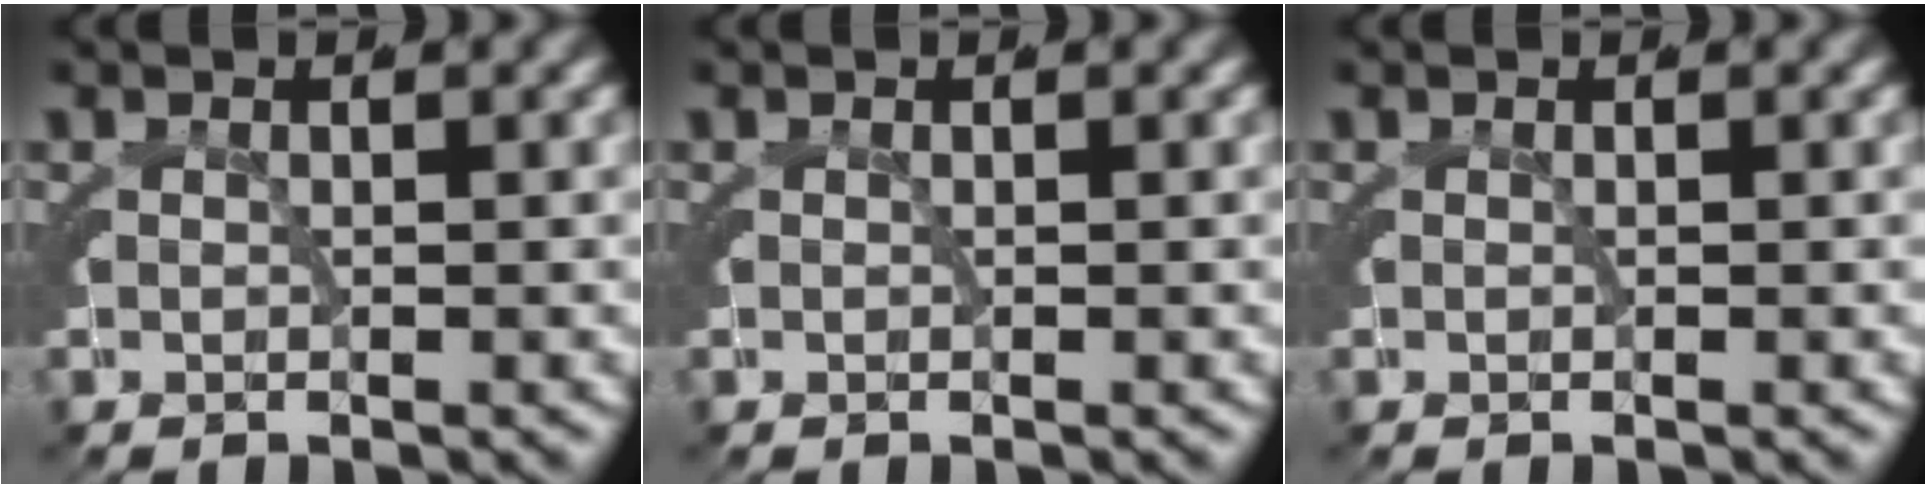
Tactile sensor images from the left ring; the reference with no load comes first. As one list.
[{"total": 0.0}, {"total": 0.0}]